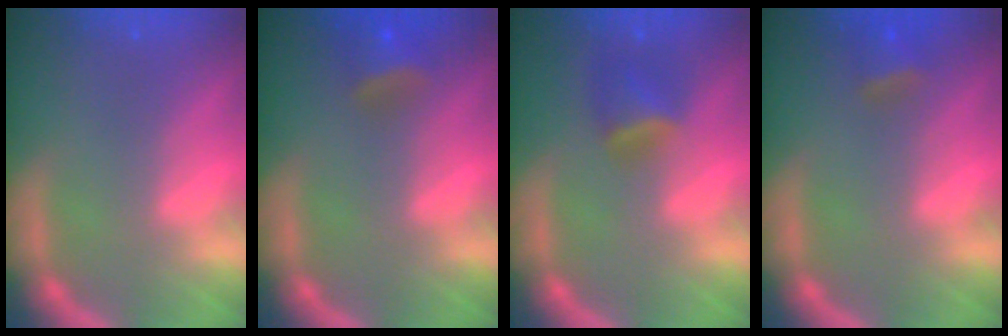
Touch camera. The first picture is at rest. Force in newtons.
{"total": 3.4}
{"total": 2.9}
{"total": 2.4}